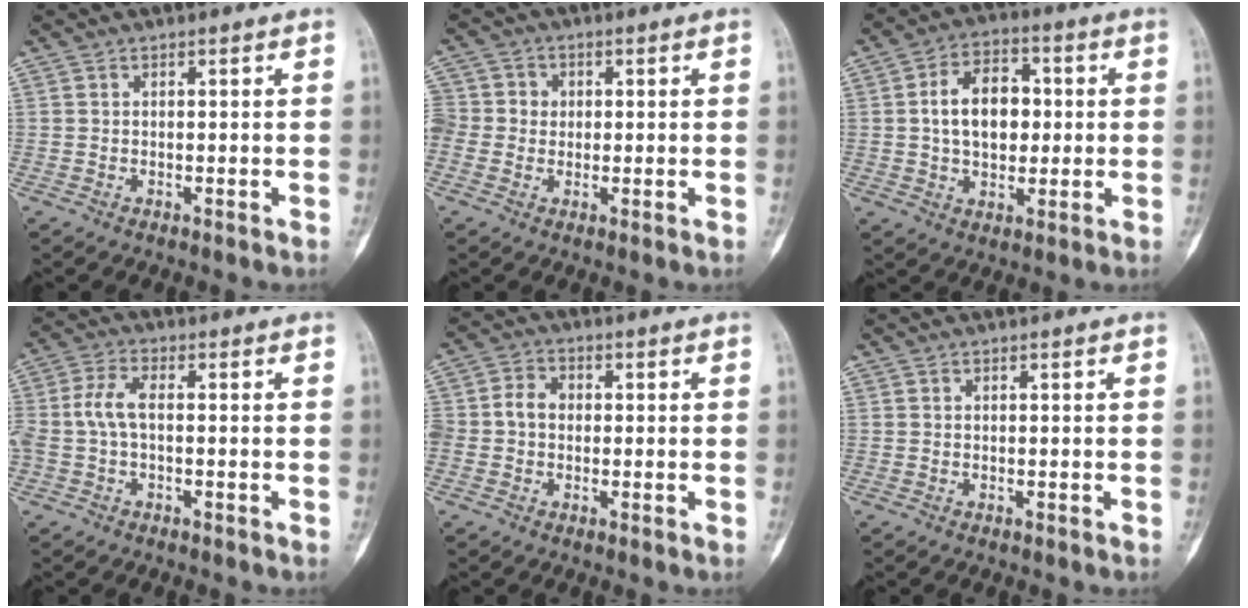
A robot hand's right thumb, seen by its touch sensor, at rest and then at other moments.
{"total": 9.5, "force": [0.7, 8.8, 3.5], "torque": [-0.076, 0.033, 0.017]}
{"total": 11.5, "force": [1.0, 7.7, 8.6], "torque": [-0.116, 0.015, 0.015]}
{"total": 6.4, "force": [-0.4, 3.3, 5.4], "torque": [-0.135, 0.021, -0.012]}
{"total": 6.3, "force": [-0.1, 5.2, 3.6], "torque": [-0.061, 0.026, -0.006]}
{"total": 0.0}